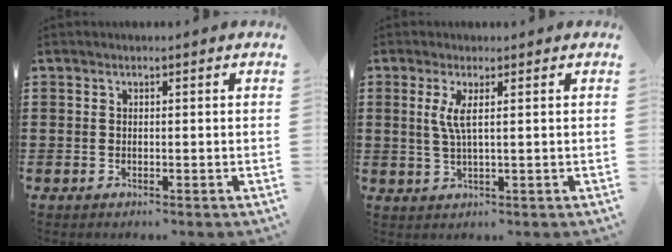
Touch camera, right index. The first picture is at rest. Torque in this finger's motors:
{"motor_torque": [0.65, -0.04, 0.25, 0.09]}